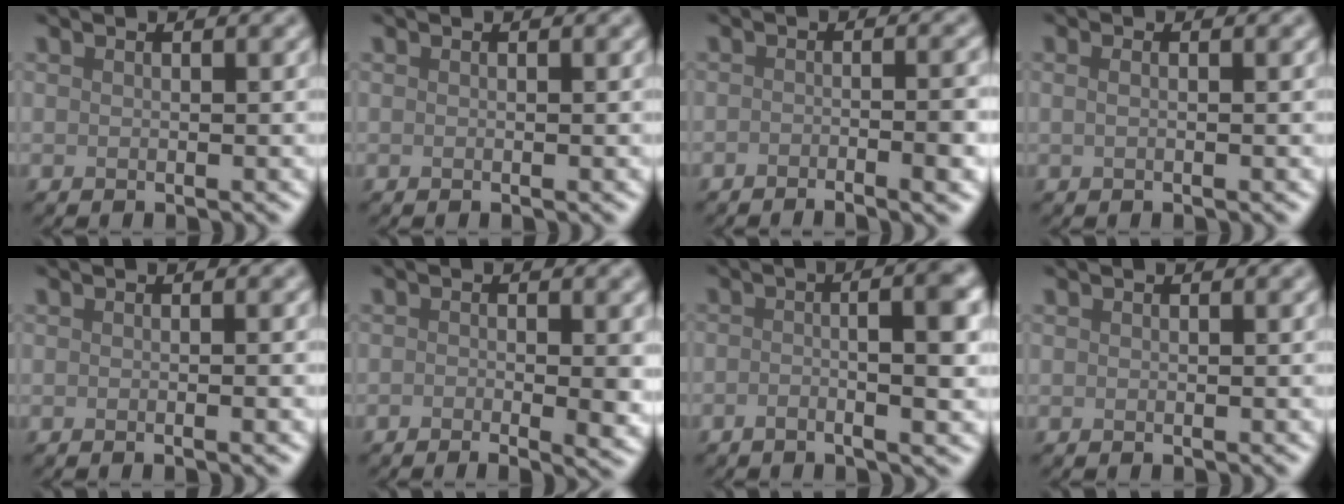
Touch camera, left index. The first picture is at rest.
{"total": 0.0}
{"total": 4.6, "force": [-2.2, 1.2, 3.8], "torque": [-0.043, 0.001, -0.034]}
{"total": 1.6, "force": [0.5, 0.8, 1.2], "torque": [-0.006, -0.001, -0.005]}
{"total": 1.4, "force": [-0.3, 0.4, 1.3], "torque": [-0.011, -0.004, -0.008]}
{"total": 3.5, "force": [-1.0, 1.1, 3.2], "torque": [-0.049, -0.009, -0.016]}
{"total": 6.1, "force": [-1.0, 1.9, 5.7], "torque": [-0.073, 0.003, -0.020]}
{"total": 0.0}